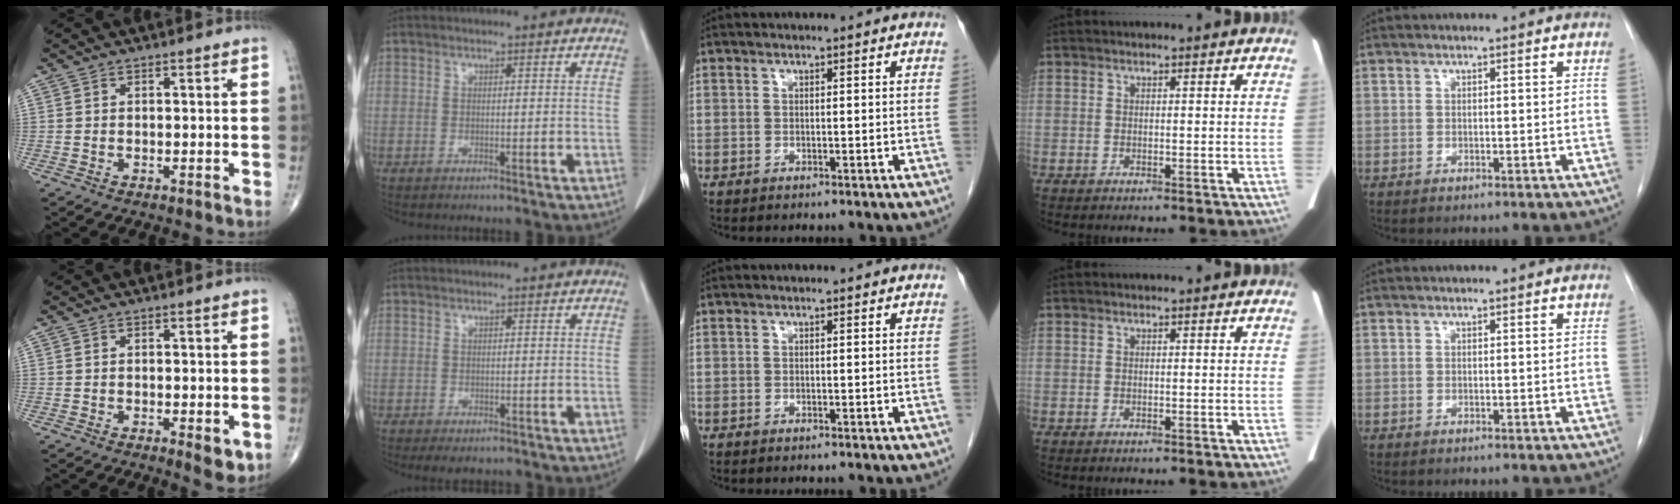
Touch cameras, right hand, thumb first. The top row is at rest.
{"thumb": {"total": 3.3, "force": [-0.9, 1.2, 3.0], "torque": [-0.032, -0.008, -0.010]}, "index": {"total": 2.4, "force": [-1.7, 1.4, 1.0], "torque": [-0.008, -0.001, -0.017]}}